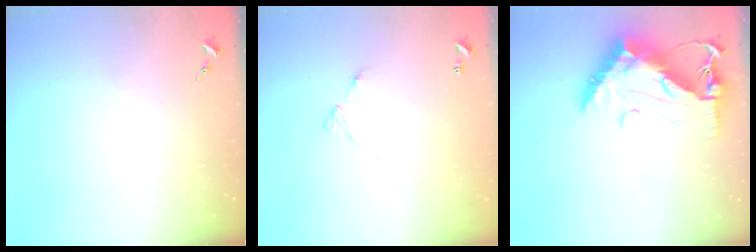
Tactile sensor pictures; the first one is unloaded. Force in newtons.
{"total": 5.9, "press": 5.9, "slide": 0.6}
{"total": 19.1, "press": 19.0, "slide": 1.6}